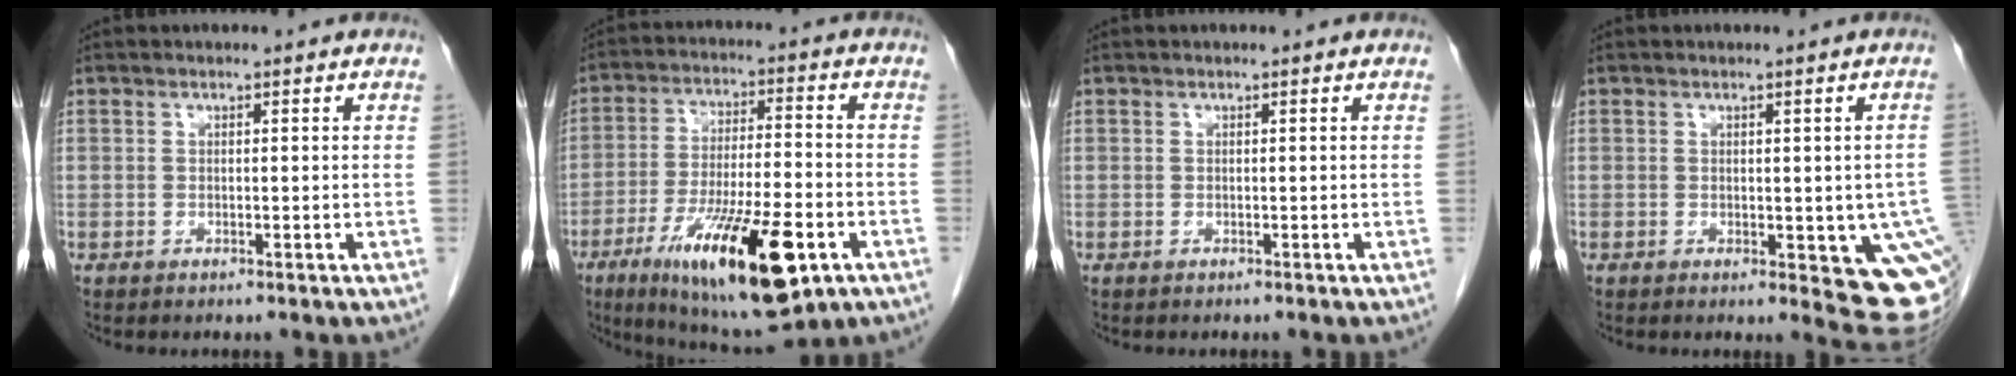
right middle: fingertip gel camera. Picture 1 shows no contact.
{"total": 19.6, "force": [-9.1, 4.2, 16.9], "torque": [-0.274, -0.027, -0.140]}
{"total": 0.0}
{"total": 10.4, "force": [-2.2, 3.9, 9.4], "torque": [-0.114, -0.017, -0.020]}